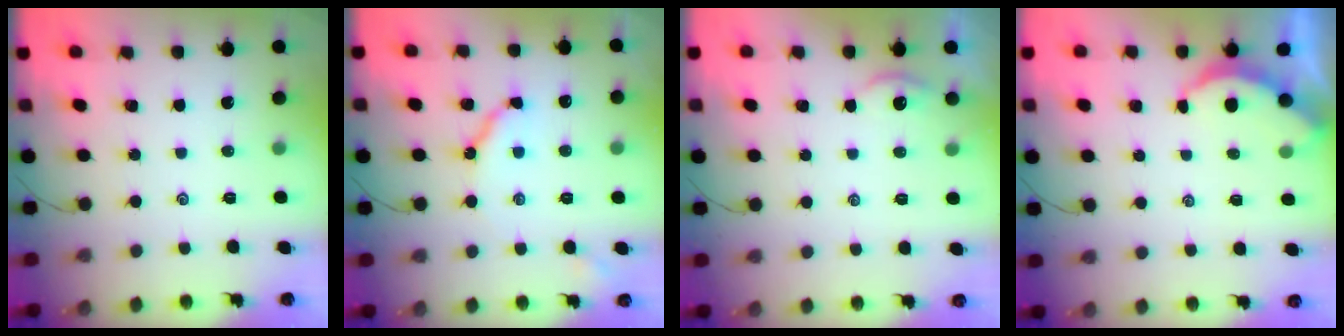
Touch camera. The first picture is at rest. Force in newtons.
{"total": 7.9, "press": 7.8, "slide": 0.9}
{"total": 2.2, "press": 2.2, "slide": 0.3}
{"total": 2.1, "press": 2.0, "slide": 0.4}